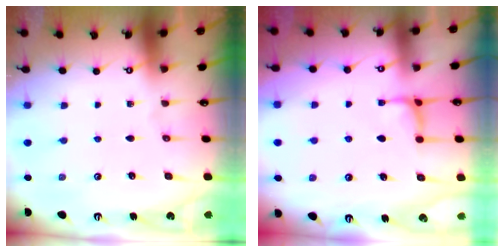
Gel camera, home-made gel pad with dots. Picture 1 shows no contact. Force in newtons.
{"total": 1.2, "press": 1.0, "slide": 0.7}